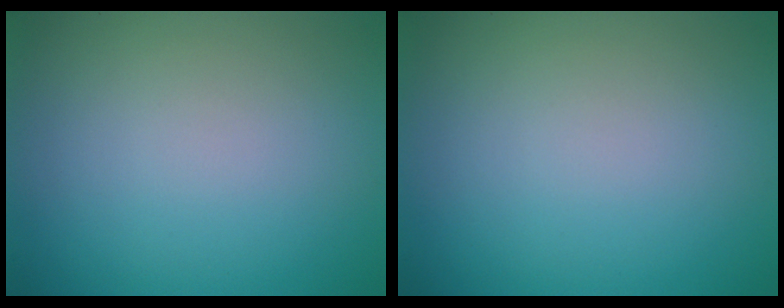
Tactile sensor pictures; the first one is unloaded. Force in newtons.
{"total": 0.0}